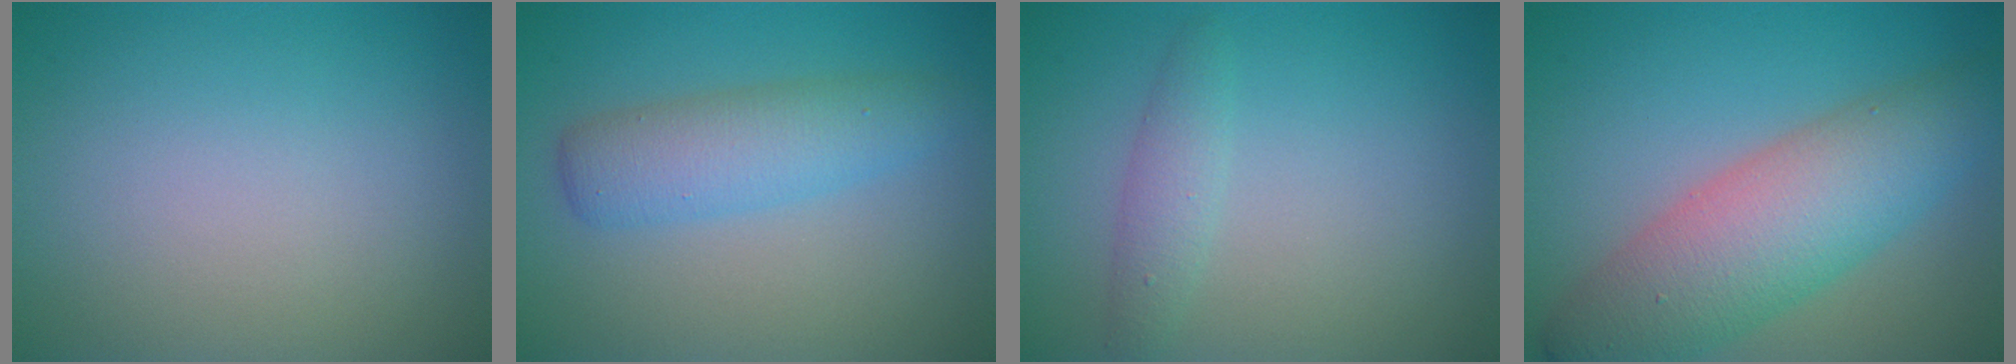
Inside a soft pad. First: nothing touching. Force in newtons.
{"total": 4.1, "press": 4.1, "slide": 0.2}
{"total": 1.7, "press": 1.7, "slide": 0.1}
{"total": 8.2, "press": 8.2, "slide": 0.2}